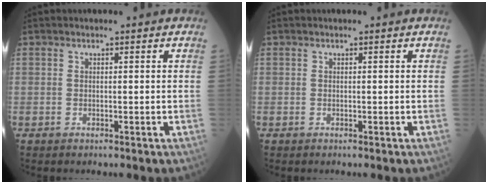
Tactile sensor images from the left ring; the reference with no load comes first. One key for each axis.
{"total": 0.0}